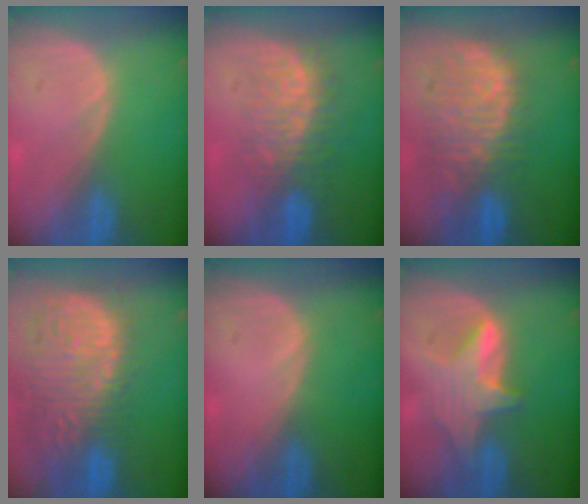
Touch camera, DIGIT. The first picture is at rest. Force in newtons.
{"total": 7.6, "press": 7.5, "slide": 1.2}
{"total": 11.1, "press": 9.6, "slide": 5.6}
{"total": 15.3, "press": 12.6, "slide": 8.6}
{"total": 0.0}
{"total": 6.1, "press": 6.1, "slide": 0.1}